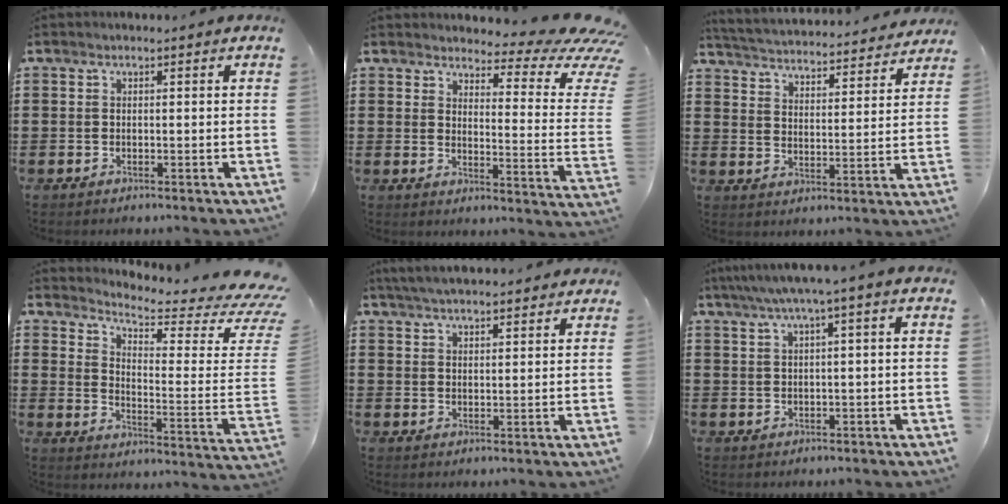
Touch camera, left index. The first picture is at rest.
{"total": 5.5, "force": [4.3, 0.9, 3.3], "torque": [-0.061, -0.038, 0.067]}
{"total": 3.4, "force": [3.4, -0.4, 0.1], "torque": [-0.025, -0.036, 0.051]}
{"total": 4.4, "force": [3.8, 0.1, 2.1], "torque": [-0.057, -0.046, 0.059]}
{"total": 4.0, "force": [3.8, 0.1, 1.2], "torque": [-0.033, -0.003, 0.070]}
{"total": 2.8, "force": [0.9, -0.5, 2.7], "torque": [-0.051, -0.004, 0.011]}